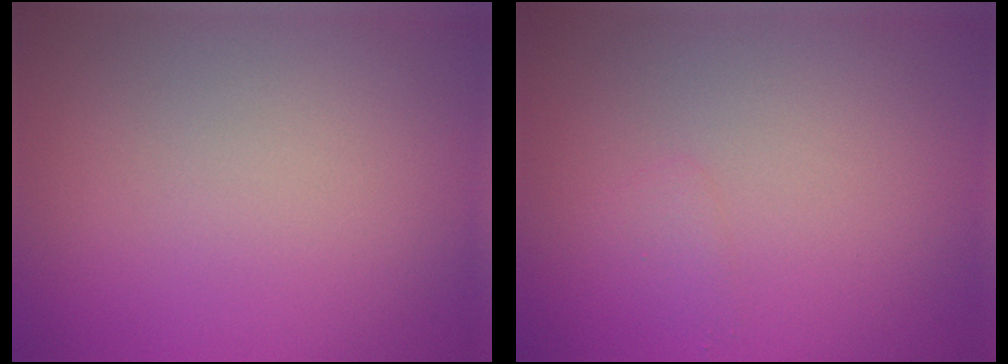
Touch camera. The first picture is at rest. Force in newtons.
{"total": 0.8, "press": 0.8, "slide": 0.0}